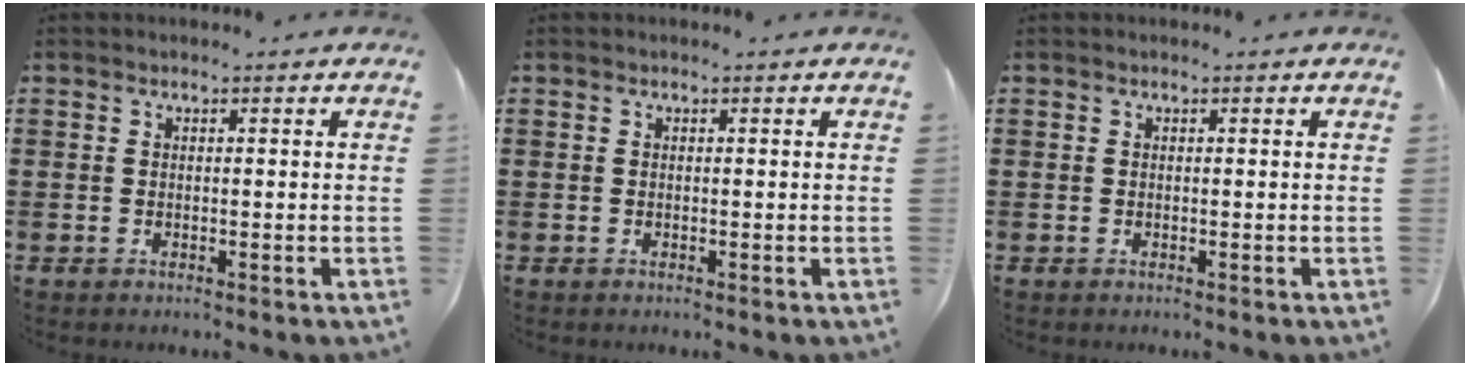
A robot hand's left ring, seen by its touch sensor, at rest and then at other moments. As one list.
[{"total": 0.0}, {"total": 0.0}]